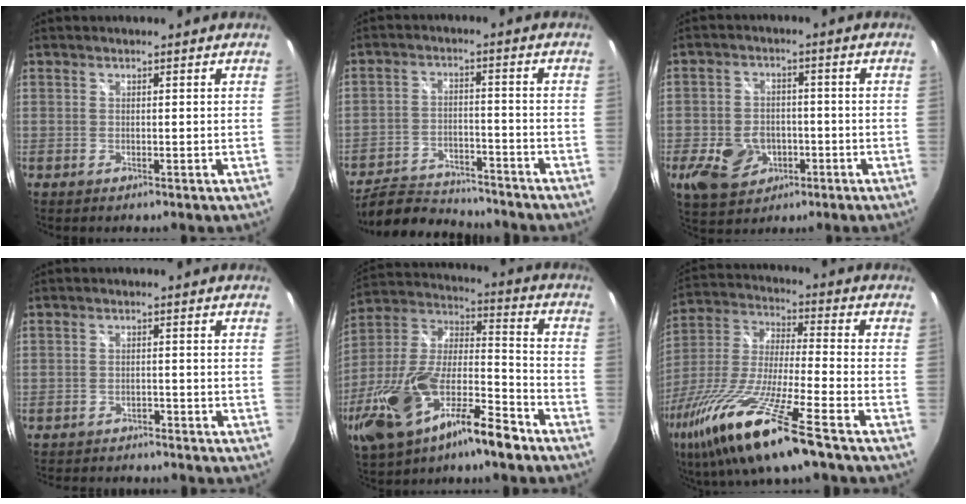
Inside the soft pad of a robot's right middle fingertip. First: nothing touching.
{"total": 12.9, "force": [-11.6, 3.5, 4.2], "torque": [-0.107, -0.002, -0.184]}
{"total": 10.0, "force": [-3.9, 7.7, 5.1], "torque": [-0.134, 0.003, -0.056]}
{"total": 6.7, "force": [-6.2, 1.8, 2.0], "torque": [-0.052, -0.011, -0.092]}
{"total": 23.4, "force": [-13.5, 8.3, 17.3], "torque": [-0.337, -0.018, -0.243]}
{"total": 22.0, "force": [-13.5, 1.6, 17.3], "torque": [-0.351, -0.054, -0.254]}